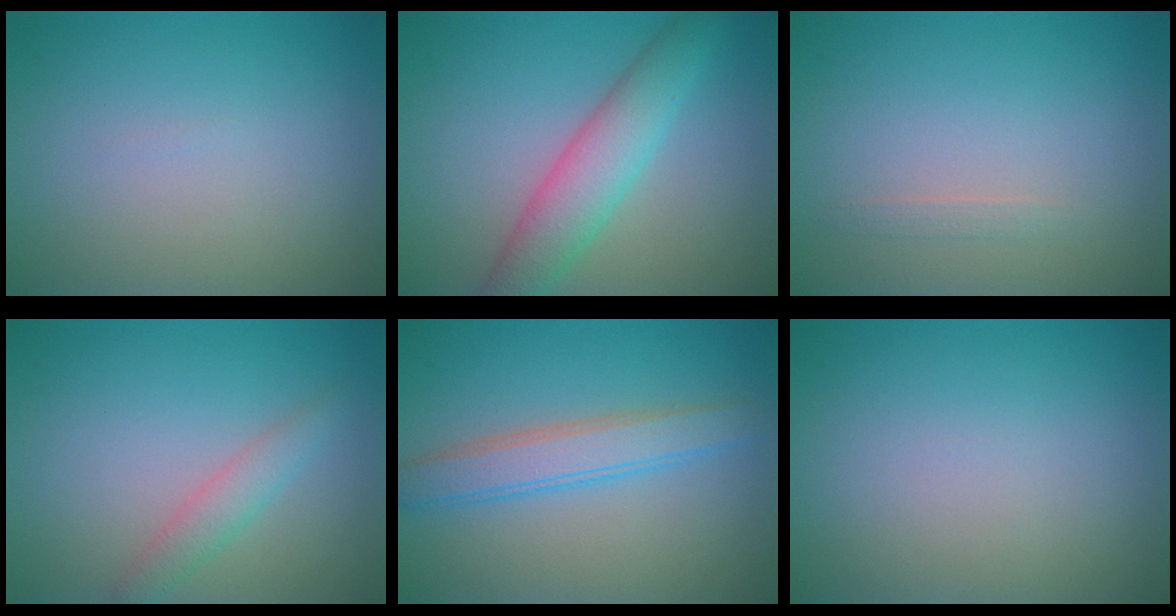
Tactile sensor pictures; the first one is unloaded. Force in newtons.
{"total": 4.9, "press": 4.9, "slide": 0.1}
{"total": 0.6, "press": 0.6, "slide": 0.0}
{"total": 2.0, "press": 2.0, "slide": 0.0}
{"total": 3.5, "press": 3.5, "slide": 0.0}
{"total": 0.0}